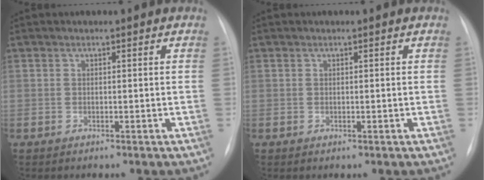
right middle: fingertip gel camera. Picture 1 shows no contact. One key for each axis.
{"total": 0.0}